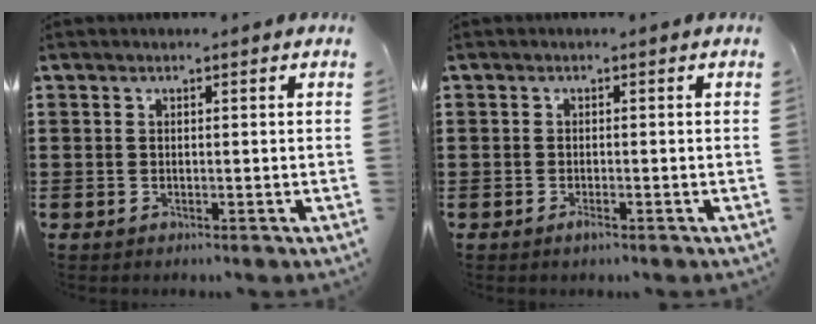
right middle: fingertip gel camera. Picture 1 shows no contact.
{"total": 1.1, "force": [-0.7, 0.2, 0.8], "torque": [-0.018, -0.006, -0.011]}